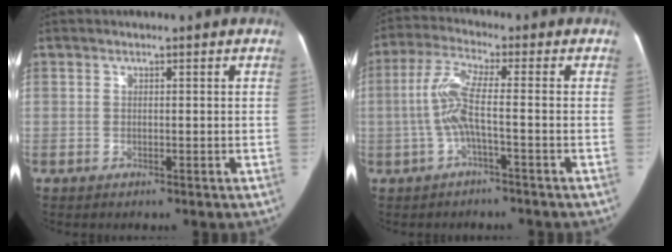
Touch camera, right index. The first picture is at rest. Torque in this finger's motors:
{"motor_torque": [1.20, -0.28, 0.59, 0.20]}